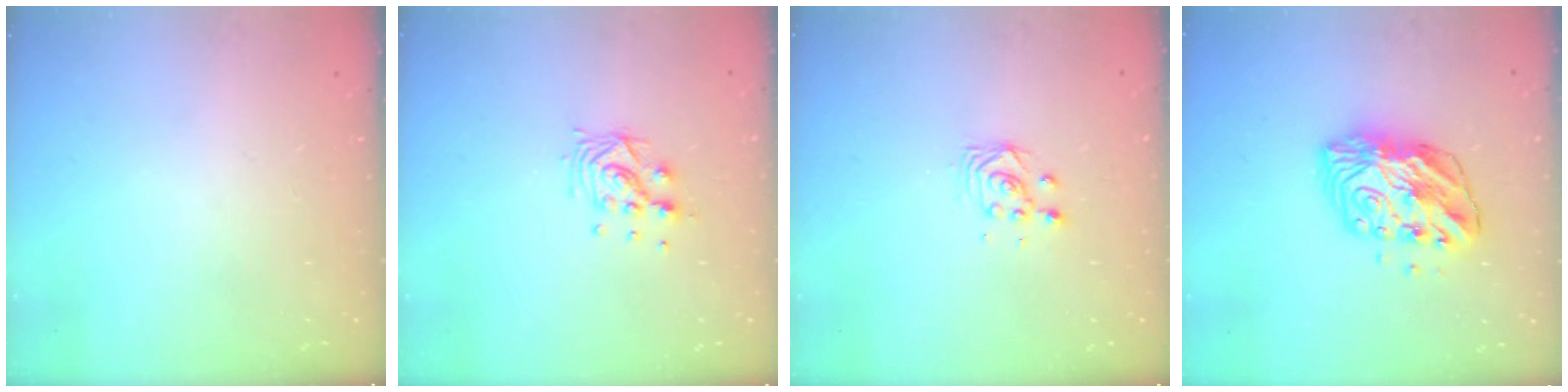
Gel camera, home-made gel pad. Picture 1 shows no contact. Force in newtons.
{"total": 8.4, "press": 8.4, "slide": 0.3}
{"total": 2.8, "press": 2.8, "slide": 0.3}
{"total": 10.7, "press": 10.7, "slide": 1.2}